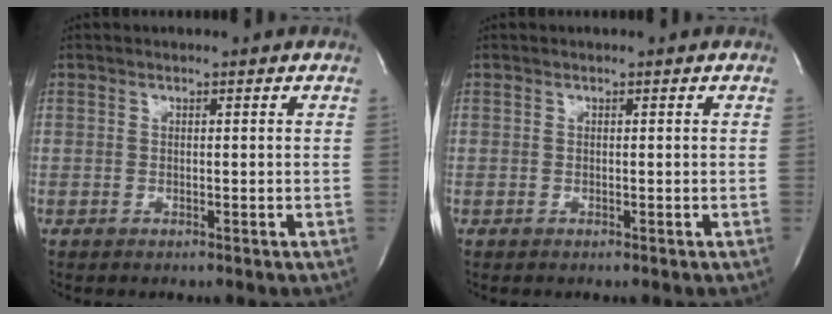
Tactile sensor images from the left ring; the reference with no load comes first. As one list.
[{"total": 0.0}]